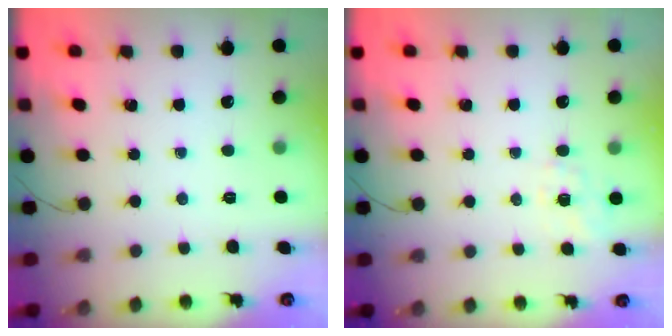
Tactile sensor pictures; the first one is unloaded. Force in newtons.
{"total": 5.2, "press": 4.9, "slide": 1.6}